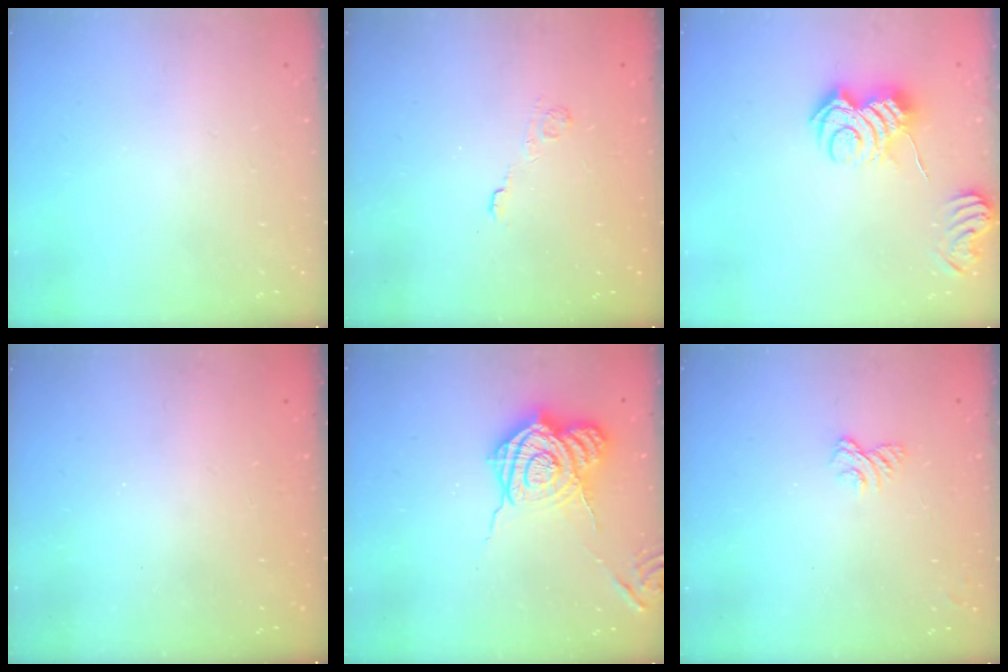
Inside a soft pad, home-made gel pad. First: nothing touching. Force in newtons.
{"total": 2.5, "press": 2.1, "slide": 1.4}
{"total": 6.6, "press": 6.6, "slide": 0.4}
{"total": 2.4, "press": 2.3, "slide": 0.8}
{"total": 14.1, "press": 14.1, "slide": 1.1}
{"total": 2.7, "press": 2.3, "slide": 1.4}